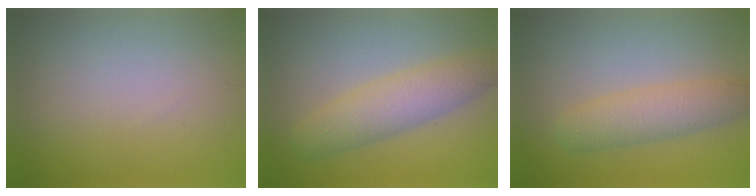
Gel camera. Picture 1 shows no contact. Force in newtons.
{"total": 4.6, "press": 4.6, "slide": 0.1}
{"total": 3.8, "press": 3.8, "slide": 0.2}